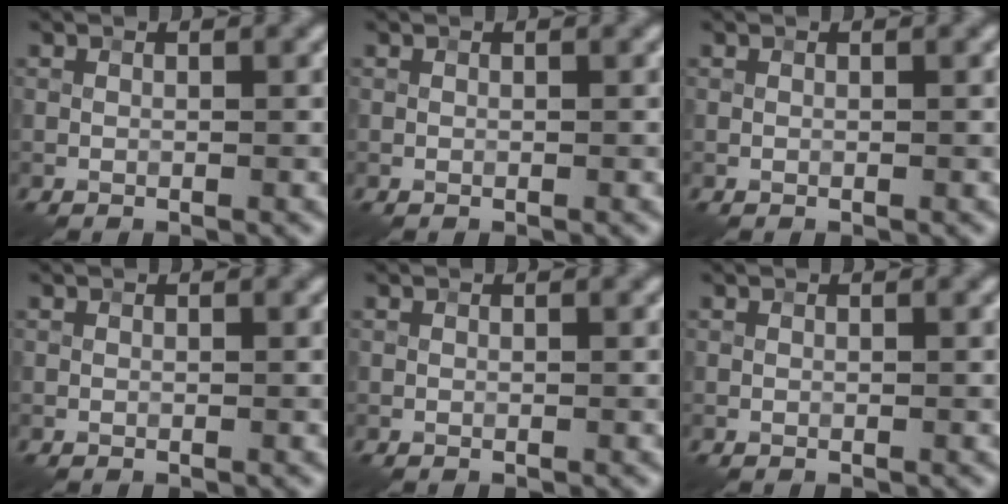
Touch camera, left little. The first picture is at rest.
{"total": 0.0}
{"total": 0.0}
{"total": 0.0}
{"total": 0.0}
{"total": 0.0}